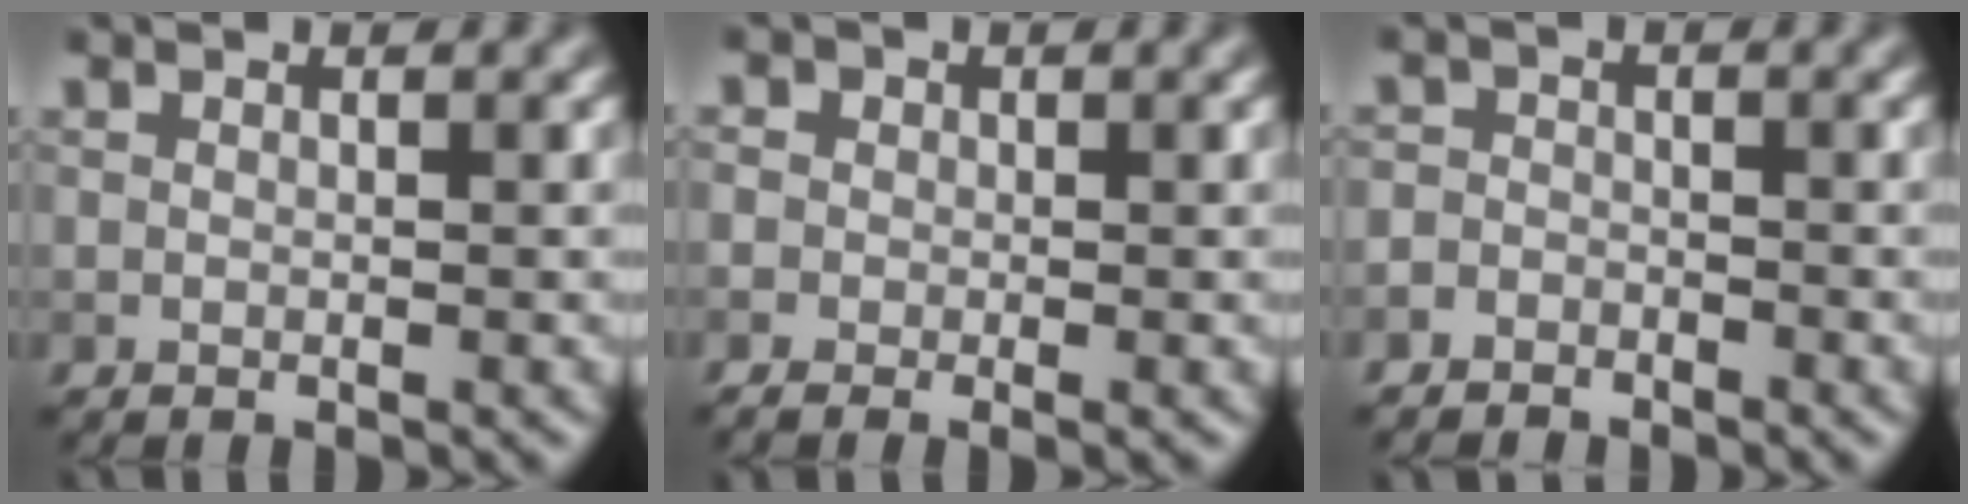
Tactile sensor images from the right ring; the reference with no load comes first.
{"total": 2.6, "force": [-0.6, 2.0, 1.5], "torque": [-0.015, 0.004, -0.017]}
{"total": 2.3, "force": [-1.9, 1.2, 0.0], "torque": [0.016, 0.007, -0.042]}